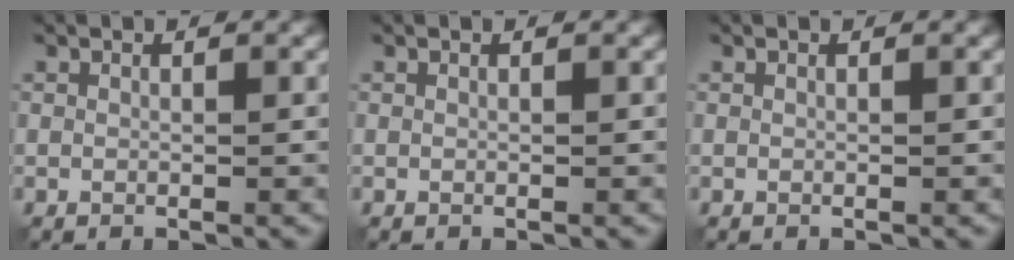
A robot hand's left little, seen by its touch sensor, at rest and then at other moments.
{"total": 0.0}
{"total": 0.0}